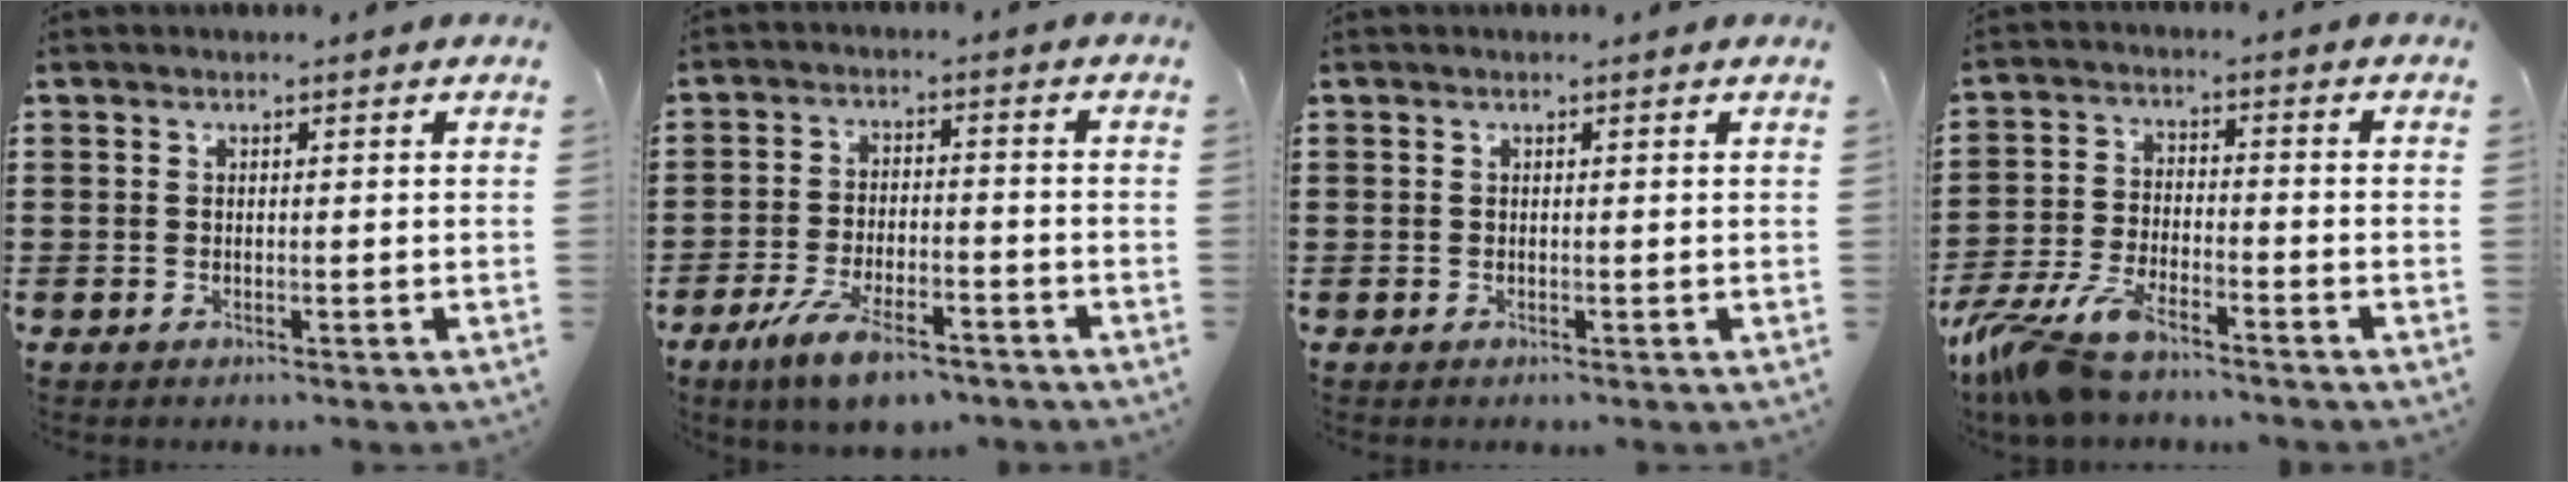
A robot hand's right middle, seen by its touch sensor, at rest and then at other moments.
{"total": 7.2, "force": [-5.2, 2.0, 4.6], "torque": [-0.104, -0.004, -0.099]}
{"total": 0.0}
{"total": 8.3, "force": [-6.8, 1.8, 4.3], "torque": [-0.109, -0.004, -0.137]}